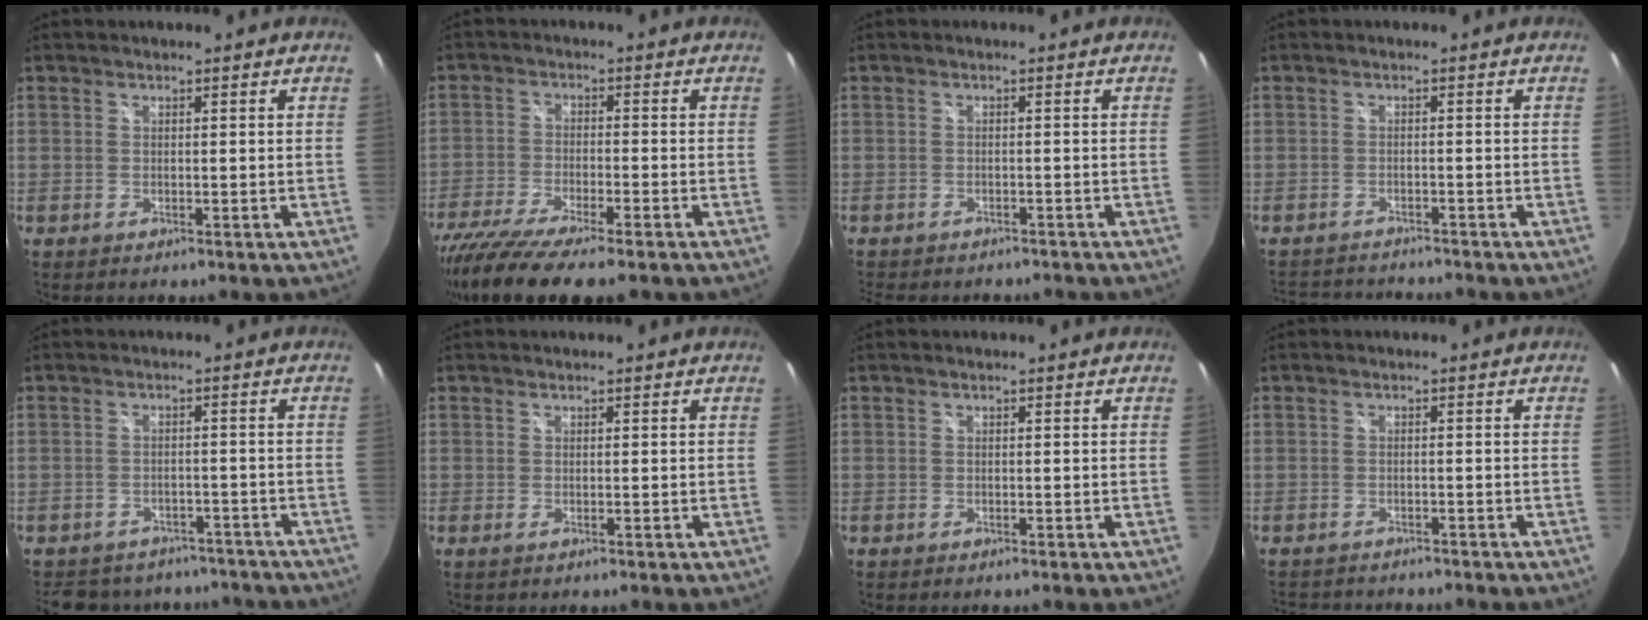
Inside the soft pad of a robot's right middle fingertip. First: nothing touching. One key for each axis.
{"total": 14.1, "fx": -11.1, "fy": 2.1, "fz": 8.4, "tx": -0.176, "ty": -0.052, "tz": -0.189}
{"total": 5.9, "fx": -5.2, "fy": 1.9, "fz": 2.1, "tx": -0.049, "ty": -0.015, "tz": -0.072}
{"total": 7.5, "fx": -7.0, "fy": 1.8, "fz": 1.8, "tx": -0.053, "ty": 0.005, "tz": -0.106}
{"total": 15.6, "fx": -13.0, "fy": 7.1, "fz": 5.0, "tx": -0.112, "ty": 0.024, "tz": -0.160}
{"total": 0.0}
{"total": 0.0}
{"total": 5.5, "fx": -5.2, "fy": 1.5, "fz": 1.3, "tx": -0.037, "ty": -0.002, "tz": -0.075}